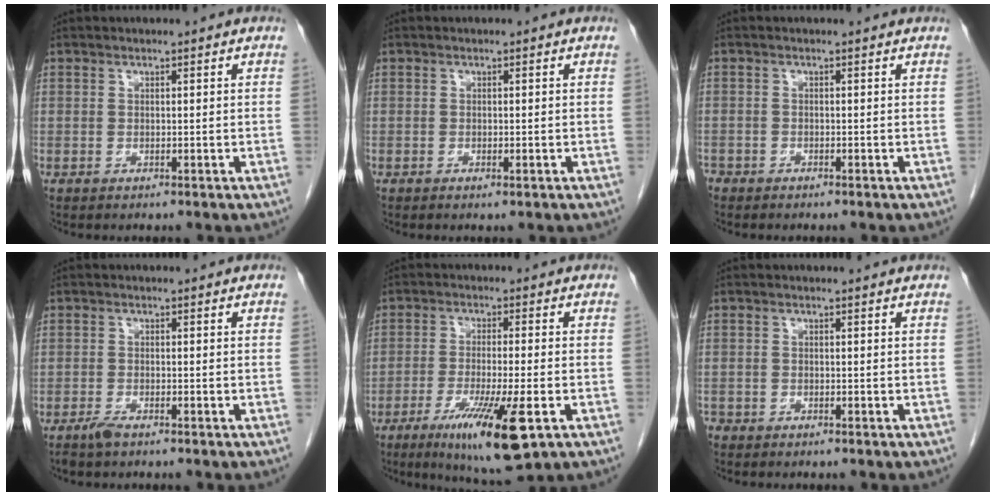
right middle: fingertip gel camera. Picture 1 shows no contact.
{"total": 0.8, "force": [-0.4, 0.2, 0.6], "torque": [-0.011, -0.001, -0.004]}
{"total": 1.5, "force": [-1.0, 1.0, 0.6], "torque": [-0.001, 0.004, -0.013]}
{"total": 1.7, "force": [-1.4, 0.3, 0.9], "torque": [-0.025, -0.003, -0.027]}
{"total": 12.0, "force": [-5.6, 1.2, 10.6], "torque": [-0.183, -0.033, -0.086]}
{"total": 1.5, "force": [-1.1, 0.9, 0.4], "torque": [-0.002, 0.003, -0.017]}